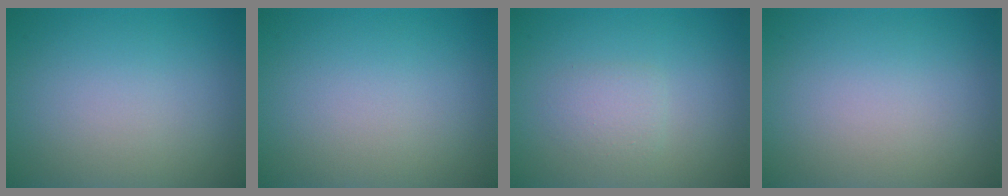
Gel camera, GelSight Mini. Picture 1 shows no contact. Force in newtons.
{"total": 0.0}
{"total": 1.5, "press": 1.5, "slide": 0.0}
{"total": 0.0}